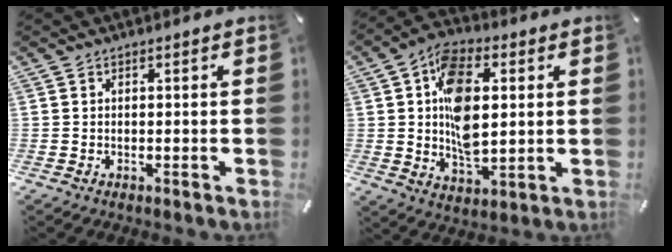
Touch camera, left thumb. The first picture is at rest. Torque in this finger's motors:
{"motor_torque": [2.53, 2.42, 1.53, -0.36, 0.47]}